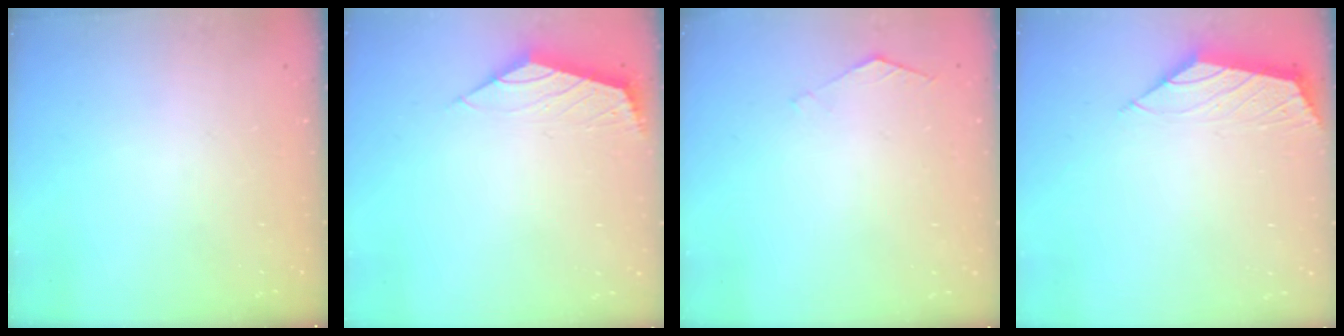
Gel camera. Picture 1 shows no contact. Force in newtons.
{"total": 2.3, "press": 2.2, "slide": 0.6}
{"total": 1.2, "press": 1.1, "slide": 0.4}
{"total": 1.6, "press": 1.5, "slide": 0.5}